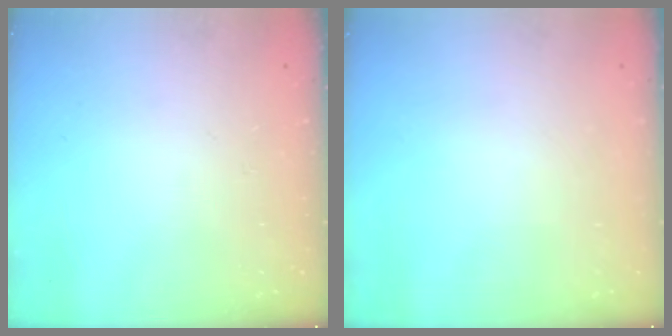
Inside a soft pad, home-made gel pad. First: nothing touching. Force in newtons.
{"total": 0.0}